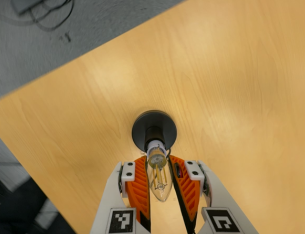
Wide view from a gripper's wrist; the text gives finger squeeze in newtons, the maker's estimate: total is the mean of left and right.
{"total": 12.7, "left": 12.9, "right": 12.5}